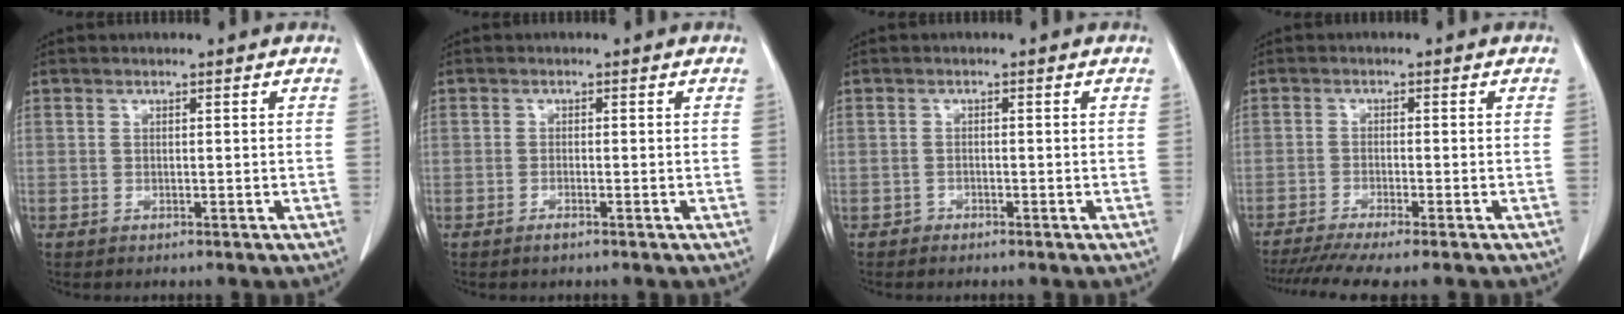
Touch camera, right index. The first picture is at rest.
{"total": 1.0, "force": [-0.7, 0.1, 0.6], "torque": [-0.015, 0.000, -0.011]}
{"total": 0.6, "force": [-0.5, 0.3, 0.0], "torque": [0.000, 0.002, -0.012]}
{"total": 9.6, "force": [-8.0, -0.1, 5.3], "torque": [-0.068, -0.017, -0.124]}